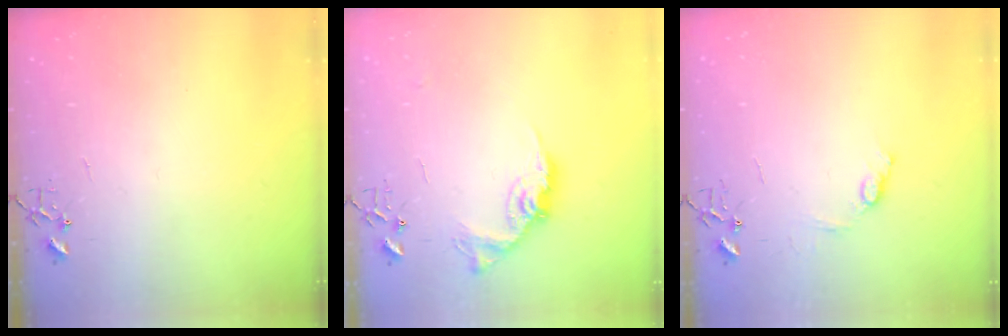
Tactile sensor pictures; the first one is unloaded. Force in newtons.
{"total": 12.6, "press": 12.6, "slide": 0.5}
{"total": 7.2, "press": 7.1, "slide": 0.8}